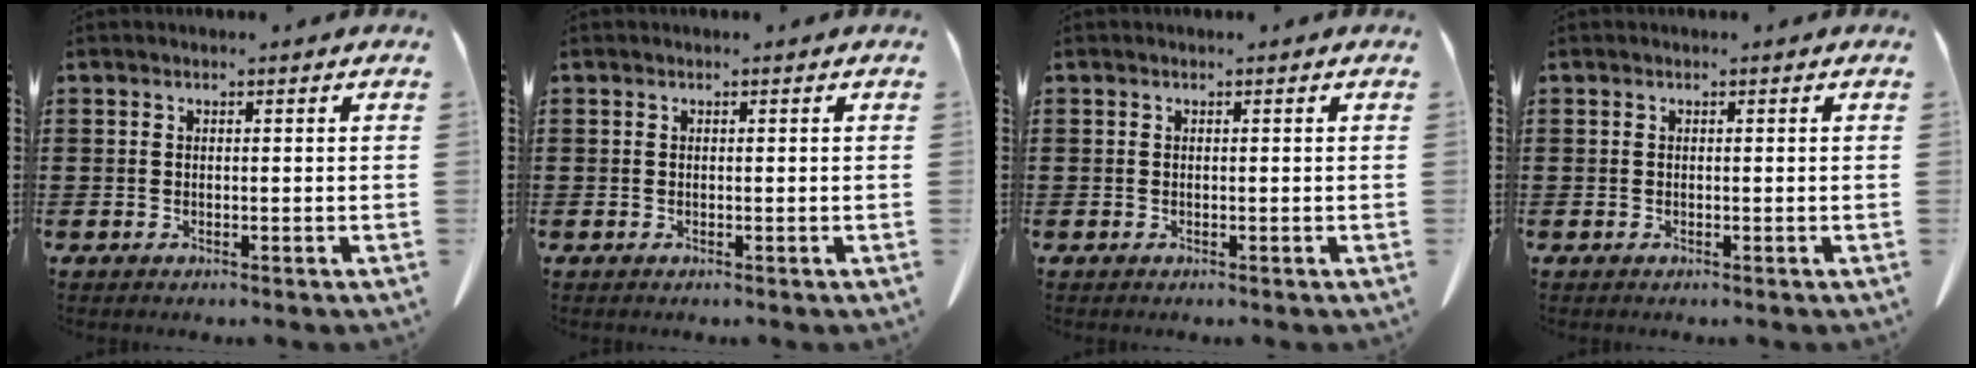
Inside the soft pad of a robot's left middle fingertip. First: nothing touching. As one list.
[{"total": 0.0}, {"total": 0.0}, {"total": 0.0}]